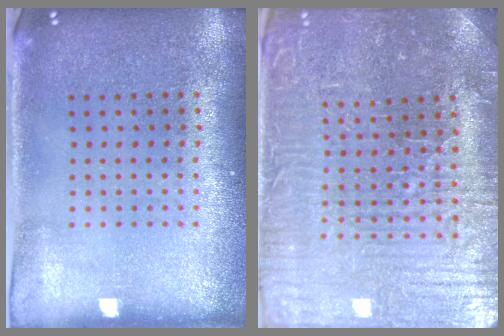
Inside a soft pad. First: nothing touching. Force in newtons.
{"total": 3.9, "press": 3.9, "slide": 0.6}